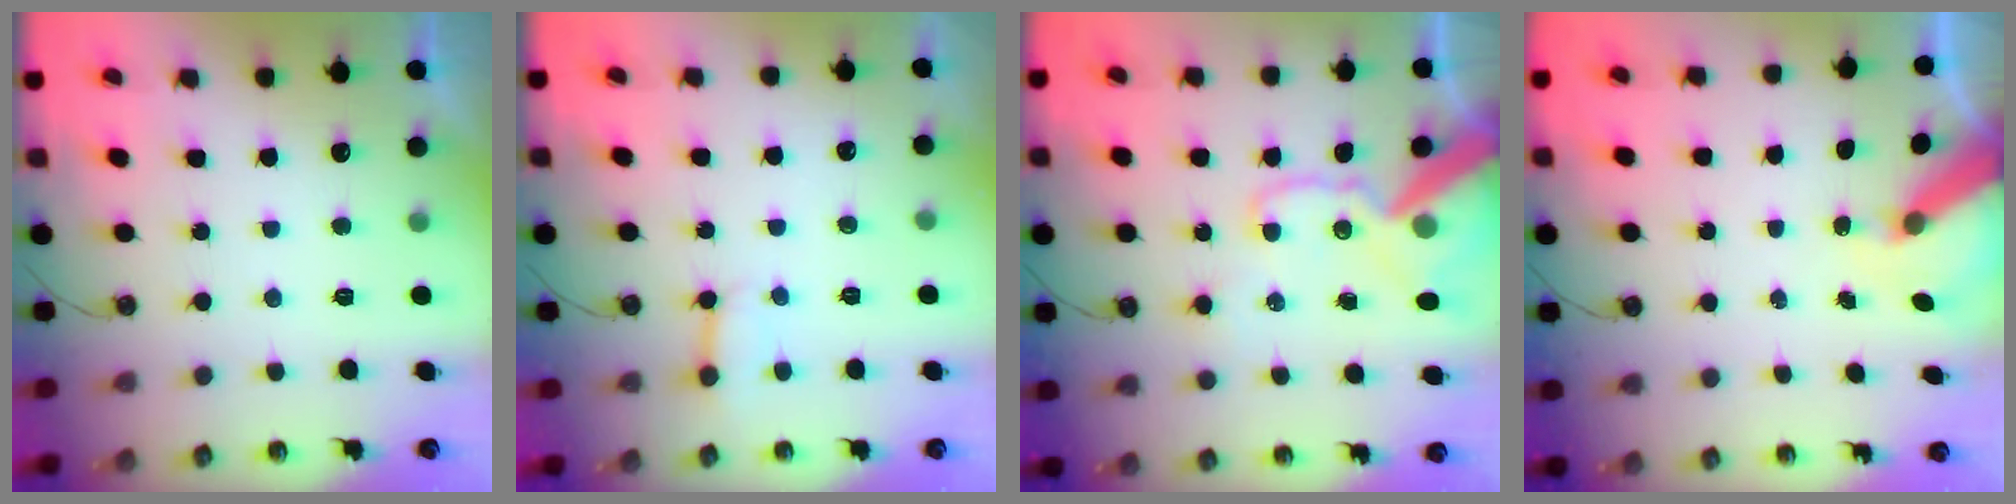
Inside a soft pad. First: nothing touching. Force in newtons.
{"total": 3.5, "press": 3.5, "slide": 0.5}
{"total": 19.1, "press": 18.9, "slide": 2.6}
{"total": 7.8, "press": 7.8, "slide": 0.8}